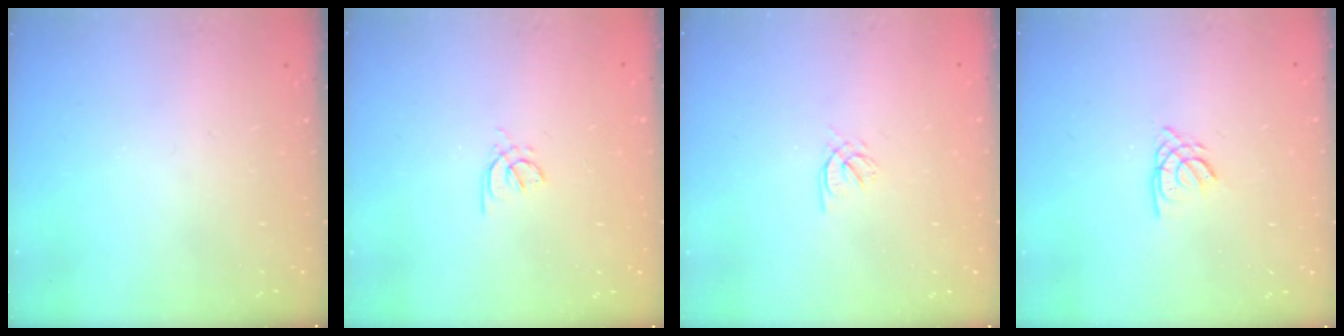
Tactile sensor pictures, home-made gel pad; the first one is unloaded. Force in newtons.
{"total": 2.0, "press": 1.9, "slide": 0.5}
{"total": 2.0, "press": 1.9, "slide": 0.5}
{"total": 2.2, "press": 2.2, "slide": 0.0}